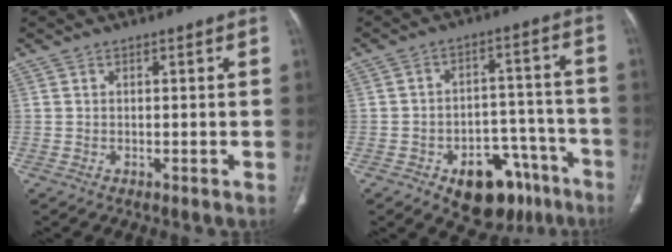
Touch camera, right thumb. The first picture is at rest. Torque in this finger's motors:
{"motor_torque": [4.49, 0.52, 0.99, -0.90, 0.05]}